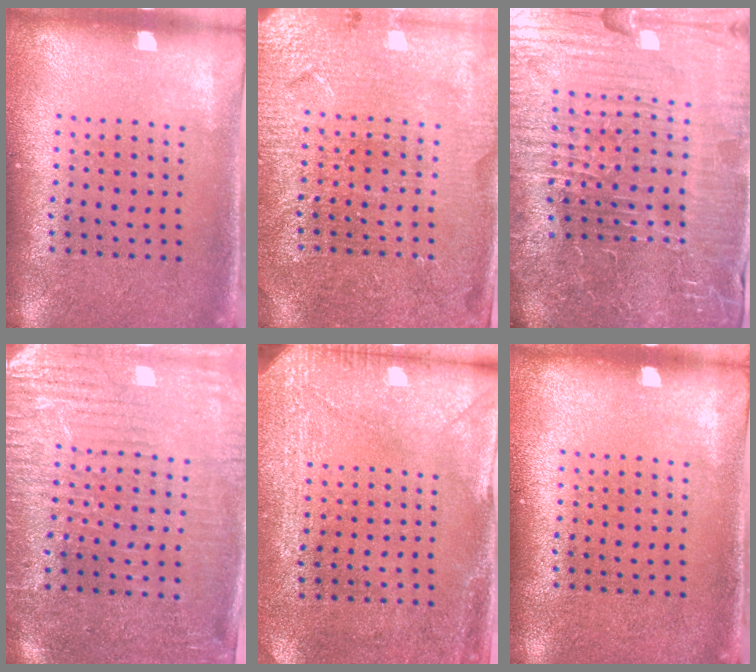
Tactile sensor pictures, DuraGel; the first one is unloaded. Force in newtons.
{"total": 4.0, "press": 3.8, "slide": 1.0}
{"total": 7.1, "press": 6.4, "slide": 3.1}
{"total": 3.6, "press": 3.4, "slide": 1.3}
{"total": 2.9, "press": 2.4, "slide": 1.6}
{"total": 0.0}